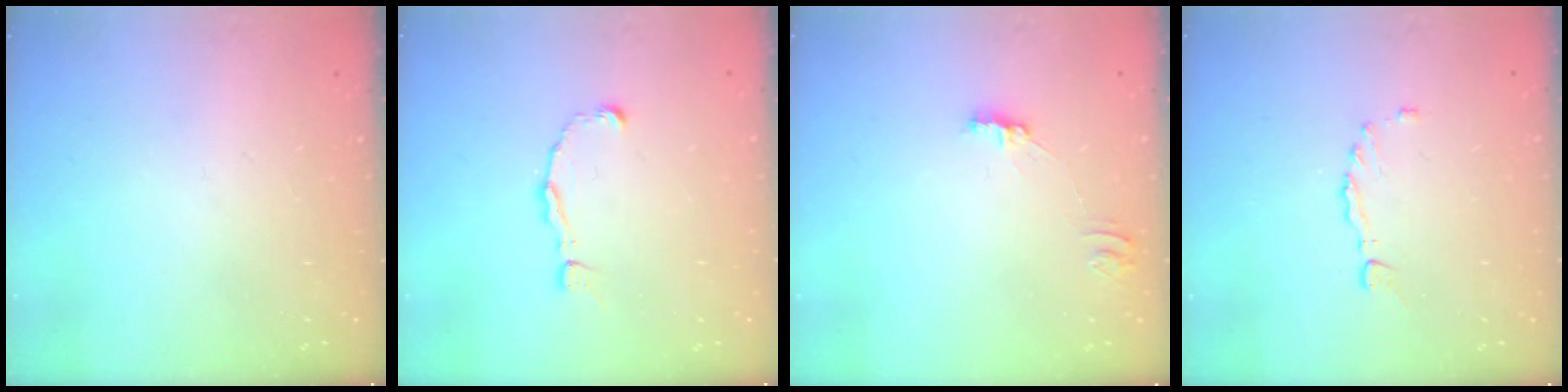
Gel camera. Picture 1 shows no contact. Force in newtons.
{"total": 2.6, "press": 2.6, "slide": 0.2}
{"total": 3.4, "press": 3.4, "slide": 0.3}
{"total": 1.5, "press": 1.4, "slide": 0.4}